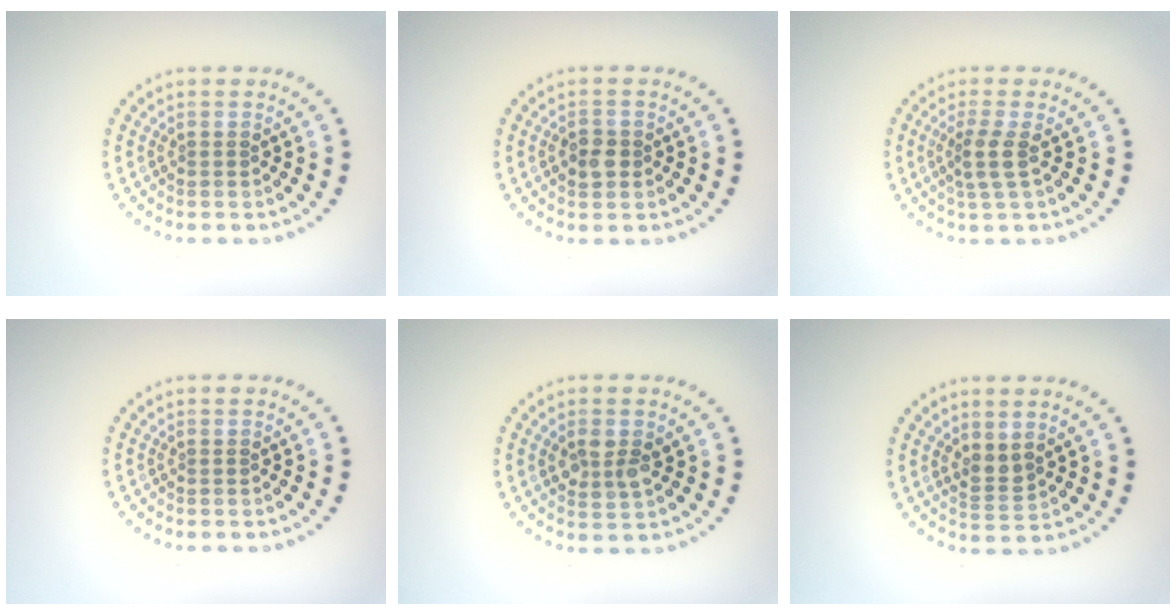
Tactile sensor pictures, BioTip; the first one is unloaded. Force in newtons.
{"total": 1.8, "press": 1.8, "slide": 0.4}
{"total": 2.0, "press": 1.6, "slide": 1.2}
{"total": 0.0}
{"total": 2.5, "press": 2.5, "slide": 0.4}
{"total": 1.7, "press": 1.4, "slide": 1.0}